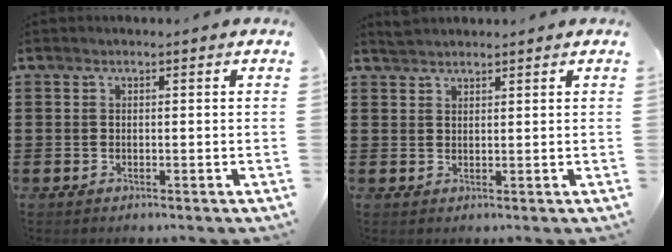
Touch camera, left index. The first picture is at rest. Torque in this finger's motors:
{"motor_torque": [0.06, 0.23, 0.03, 0.00]}